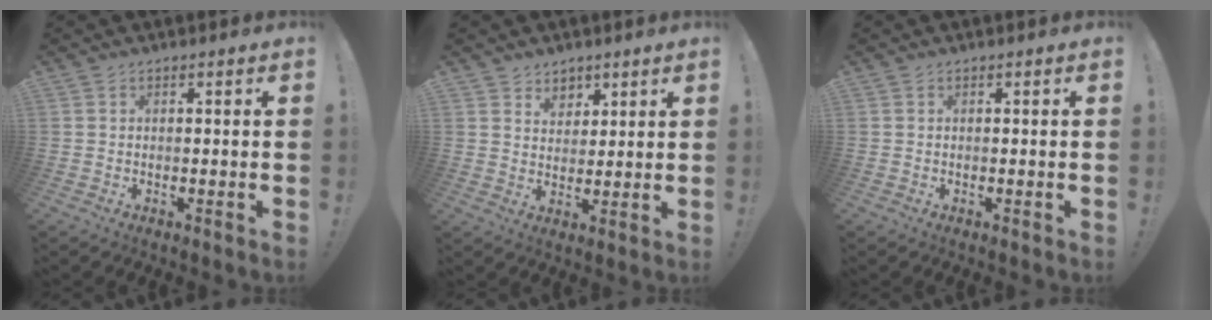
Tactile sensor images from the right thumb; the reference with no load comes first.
{"total": 6.5, "force": [4.2, 5.0, 0.2], "torque": [0.001, -0.036, 0.081]}
{"total": 0.0}